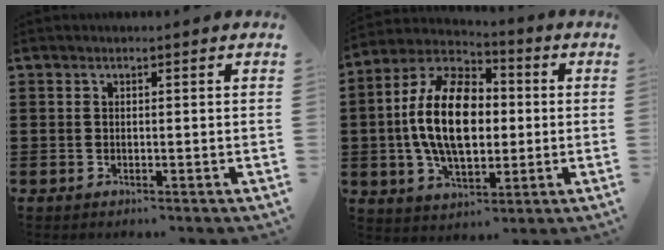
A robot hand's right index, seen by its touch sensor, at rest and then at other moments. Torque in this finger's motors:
{"motor_torque": [2.14, 0.00, 0.76, 0.15]}